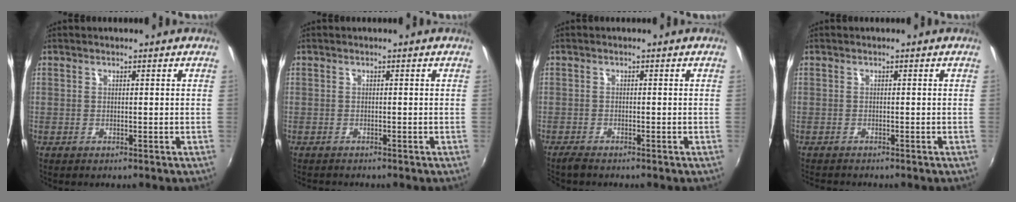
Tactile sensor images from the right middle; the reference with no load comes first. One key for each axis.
{"total": 1.3, "fx": -1.2, "fy": 0.1, "fz": 0.4, "tx": -0.009, "ty": -0.008, "tz": -0.019}
{"total": 2.0, "fx": -1.9, "fy": 0.4, "fz": 0.6, "tx": -0.020, "ty": -0.009, "tz": -0.037}
{"total": 2.0, "fx": -1.9, "fy": 0.1, "fz": 0.6, "tx": -0.015, "ty": -0.013, "tz": -0.031}